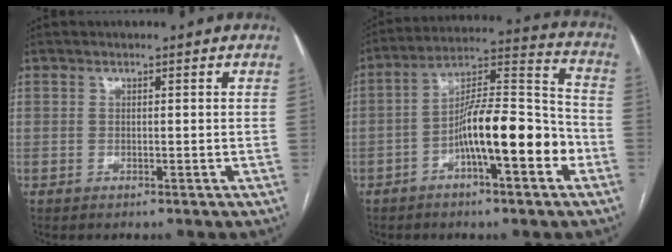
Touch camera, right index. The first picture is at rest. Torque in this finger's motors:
{"motor_torque": [1.44, -0.70, 1.05, 0.21]}